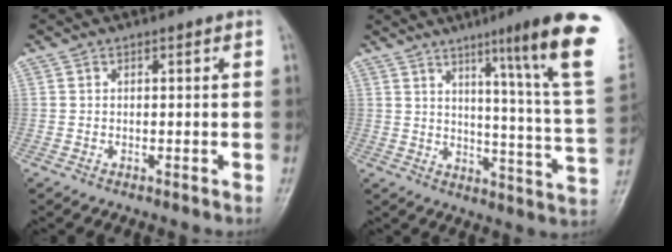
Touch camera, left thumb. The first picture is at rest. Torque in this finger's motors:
{"motor_torque": [0.75, 0.51, 1.71, -1.06, 0.35]}